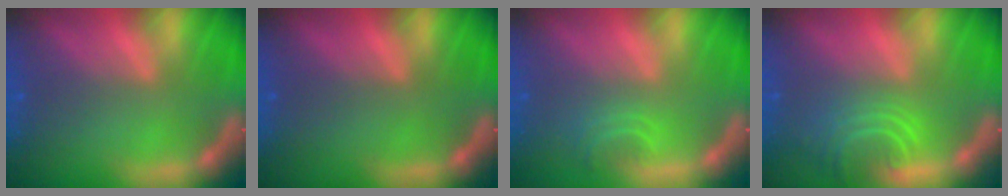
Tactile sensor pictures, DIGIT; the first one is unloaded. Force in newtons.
{"total": 0.0}
{"total": 1.9}
{"total": 5.1}